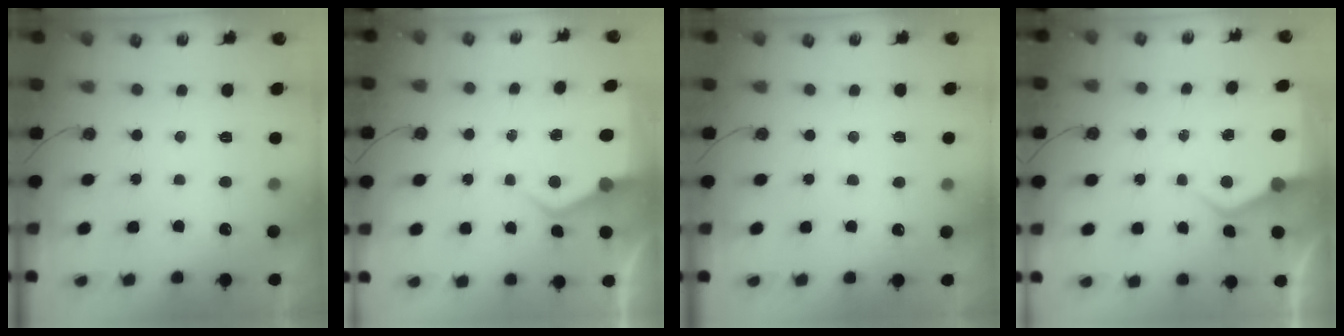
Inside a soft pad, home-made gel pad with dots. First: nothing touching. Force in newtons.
{"total": 6.0, "press": 5.9, "slide": 0.7}
{"total": 2.0, "press": 2.0, "slide": 0.4}
{"total": 6.0, "press": 5.9, "slide": 0.7}